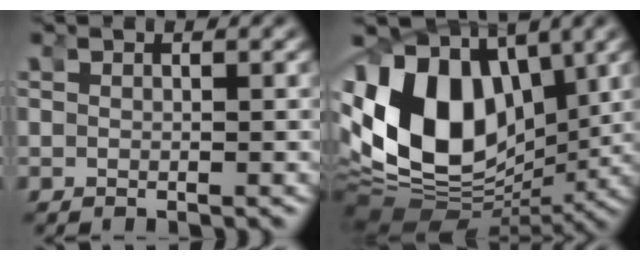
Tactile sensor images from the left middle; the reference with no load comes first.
{"total": 18.8, "force": [0.2, 14.1, 12.4], "torque": [-0.243, -0.047, 0.016]}